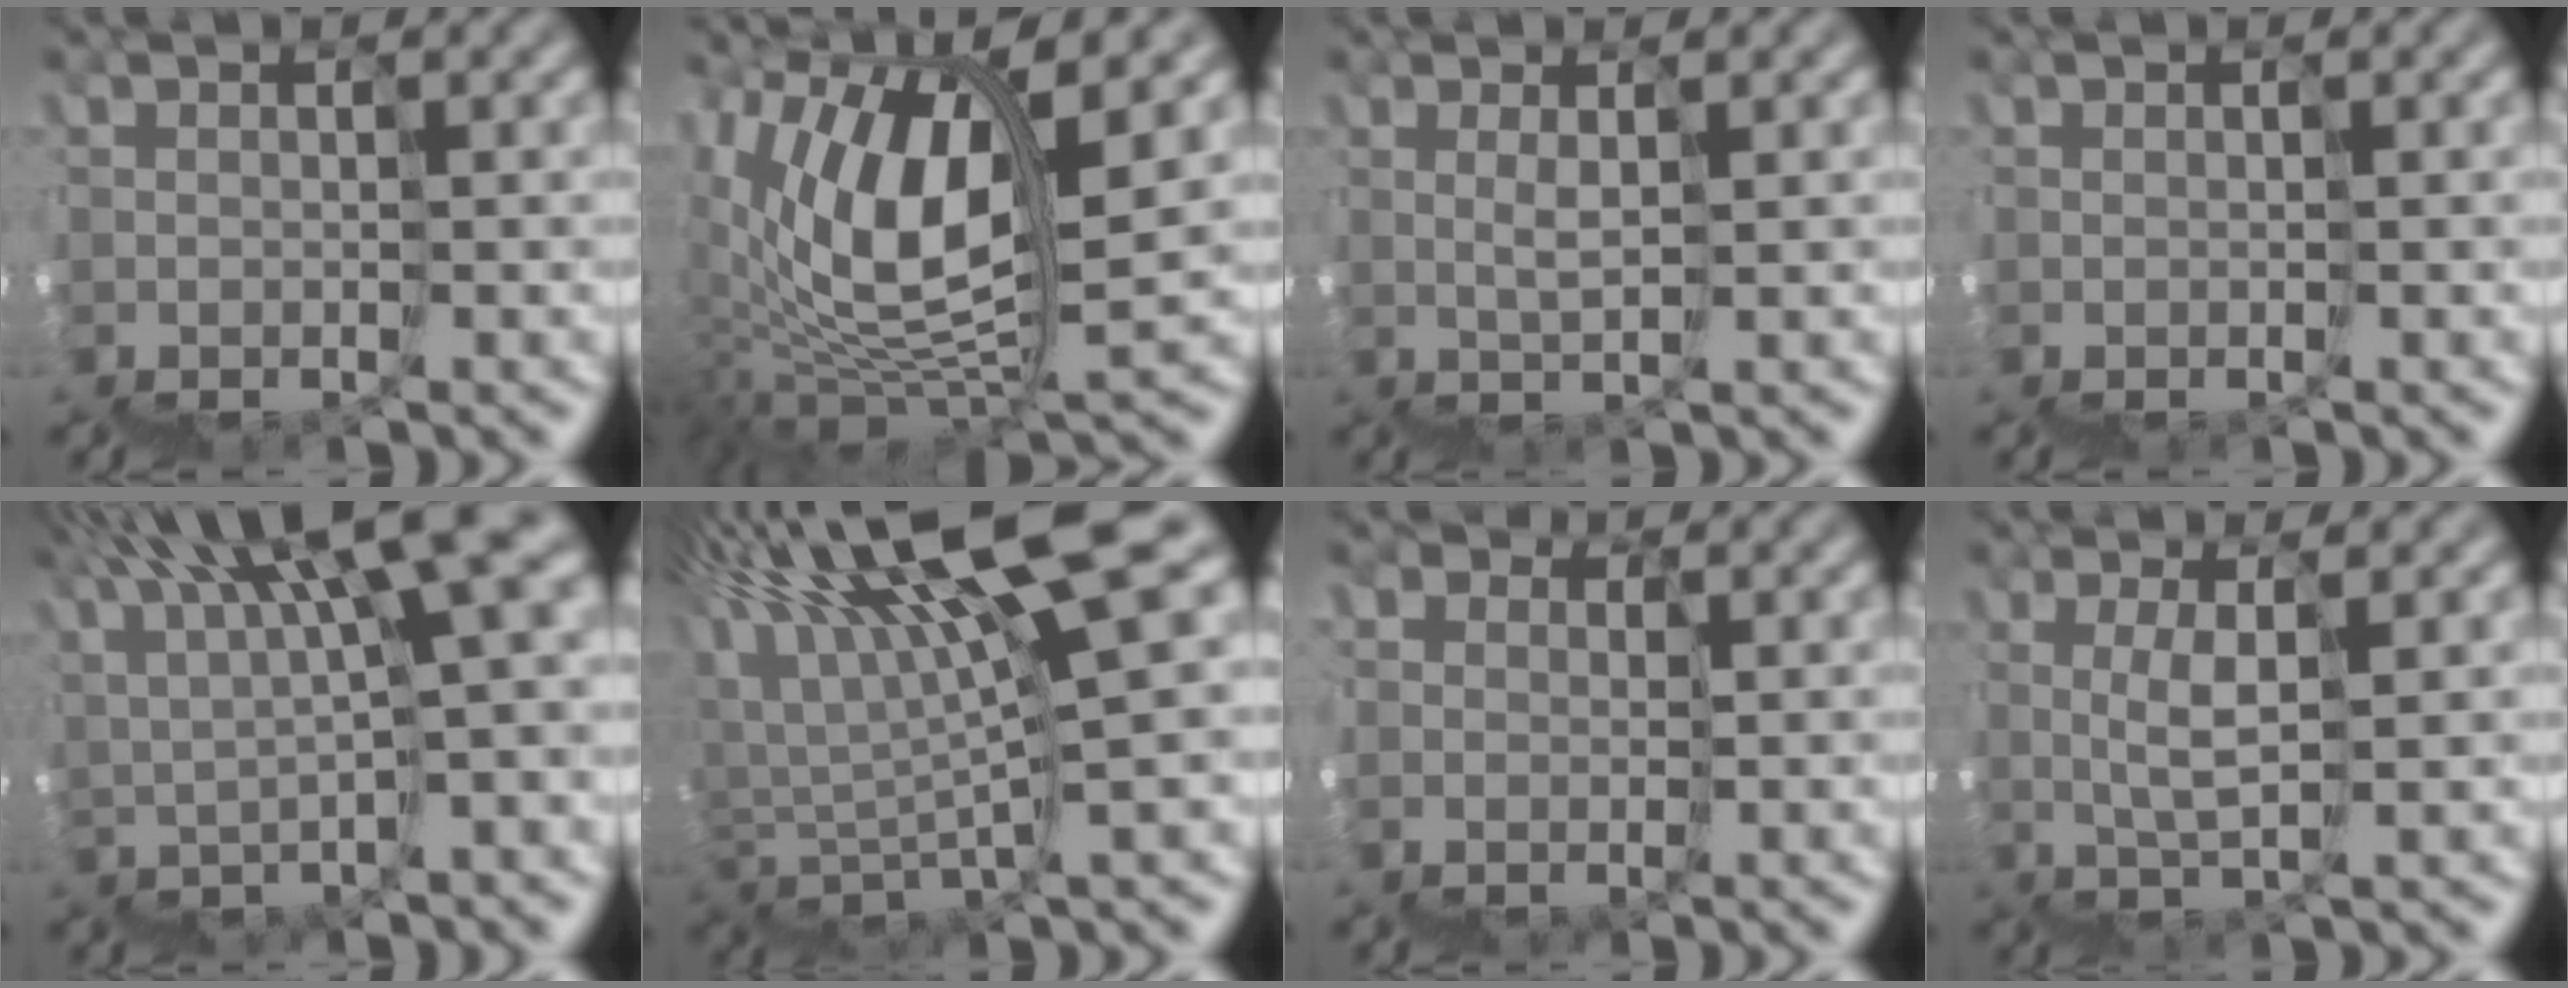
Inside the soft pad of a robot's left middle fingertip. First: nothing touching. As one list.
[{"total": 7.6, "force": [5.9, 1.3, 4.6], "torque": [-0.113, 0.036, 0.103]}, {"total": 3.9, "force": [3.1, -1.6, -1.9], "torque": [0.054, 0.040, 0.048]}, {"total": 0.0}, {"total": 11.0, "force": [7.6, 0.8, 7.9], "torque": [-0.134, 0.055, 0.142]}, {"total": 10.3, "force": [7.2, -0.6, 7.4], "torque": [-0.135, 0.045, 0.129]}, {"total": 3.1, "force": [0.4, 3.0, -0.1], "torque": [0.001, 0.015, 0.009]}, {"total": 4.5, "force": [3.0, -2.4, -2.3], "torque": [0.038, 0.039, 0.043]}]